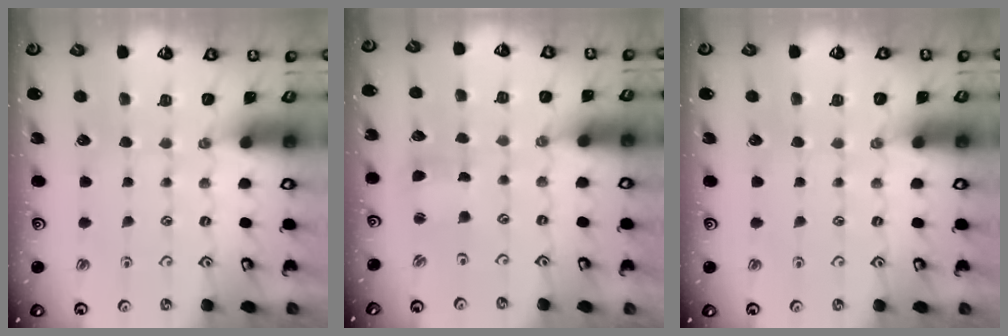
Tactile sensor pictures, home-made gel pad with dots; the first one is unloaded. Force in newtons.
{"total": 0.9, "press": 0.9, "slide": 0.1}
{"total": 0.0}